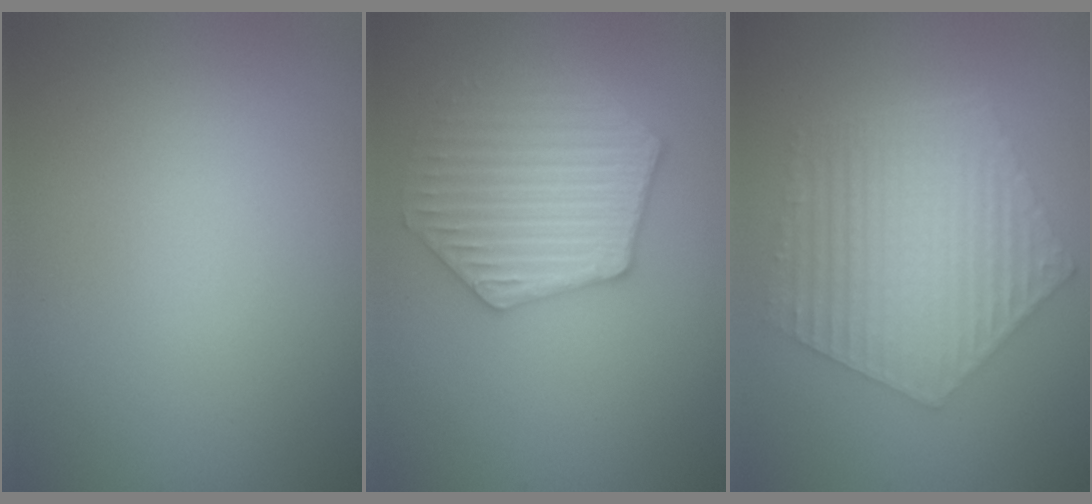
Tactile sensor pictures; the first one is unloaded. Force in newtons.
{"total": 4.9, "press": 4.6, "slide": 1.7}
{"total": 6.6, "press": 4.7, "slide": 4.6}